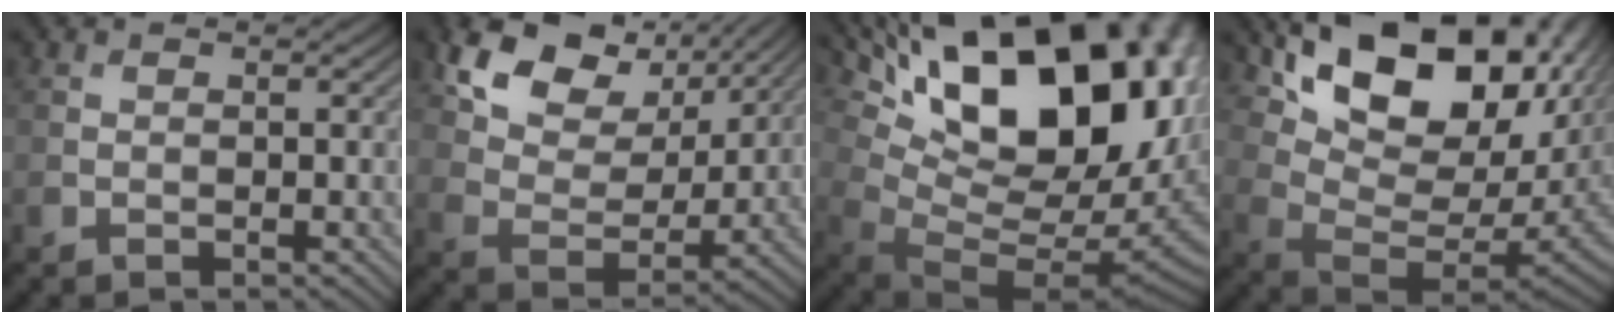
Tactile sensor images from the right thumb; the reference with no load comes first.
{"total": 12.6, "force": [7.3, 7.5, 7.0], "torque": [-0.151, 0.000, 0.126]}
{"total": 21.3, "force": [7.8, 10.8, 16.6], "torque": [-0.265, 0.033, 0.152]}
{"total": 18.1, "force": [7.5, 9.5, 13.4], "torque": [-0.232, 0.000, 0.151]}